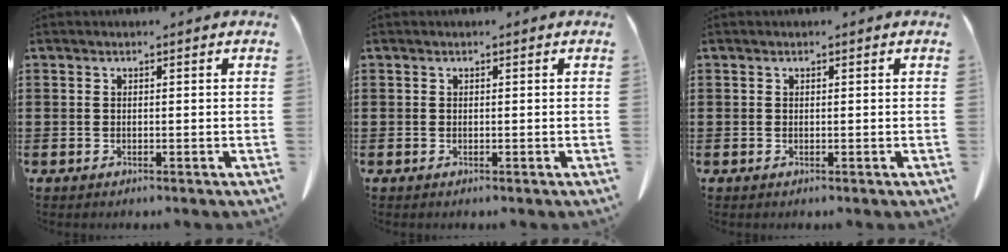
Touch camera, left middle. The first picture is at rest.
{"total": 0.0}
{"total": 0.0}